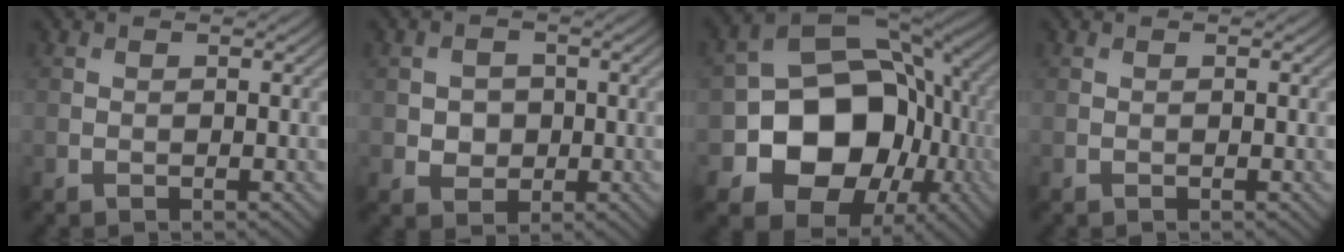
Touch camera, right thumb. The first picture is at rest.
{"total": 2.7, "force": [-0.1, 2.4, 1.2], "torque": [-0.028, -0.002, -0.008]}
{"total": 16.4, "force": [-4.2, 12.8, 9.4], "torque": [-0.168, -0.038, -0.071]}
{"total": 0.0}